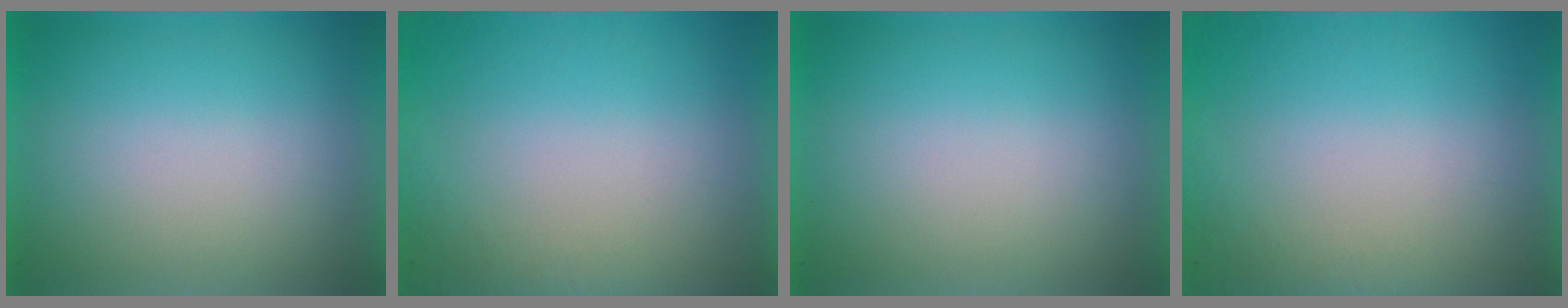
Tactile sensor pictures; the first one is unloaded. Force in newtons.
{"total": 2.8}
{"total": 0.0}
{"total": 2.8}